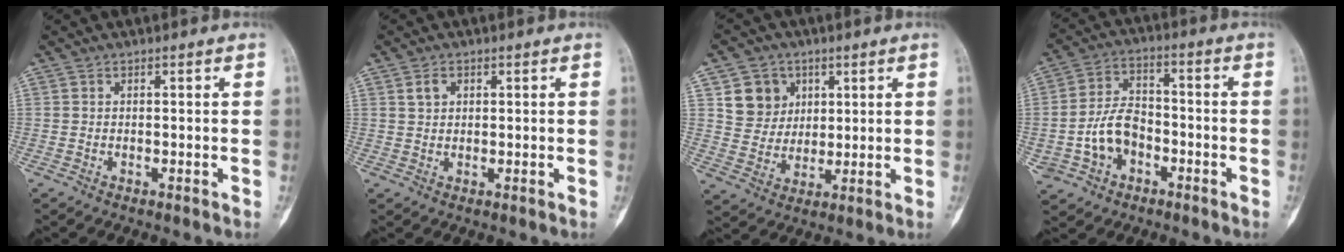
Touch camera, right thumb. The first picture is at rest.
{"total": 2.3, "force": [1.0, 1.6, 1.2], "torque": [-0.017, 0.001, 0.020]}
{"total": 8.7, "force": [3.4, 7.7, 2.3], "torque": [-0.005, -0.013, 0.066]}
{"total": 10.5, "force": [-2.9, 7.7, 6.4], "torque": [-0.103, 0.034, -0.052]}